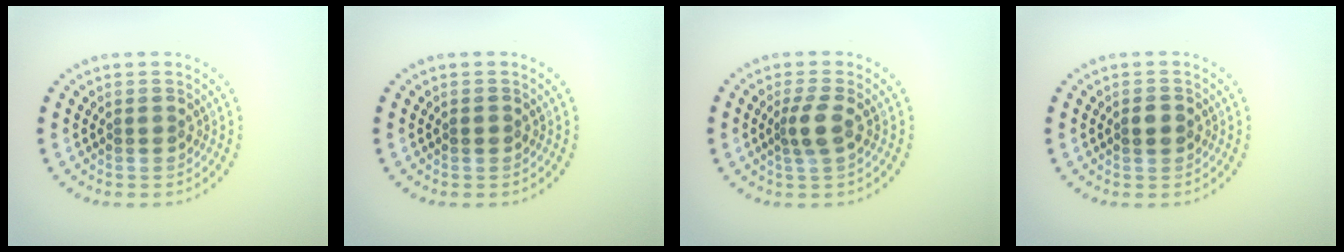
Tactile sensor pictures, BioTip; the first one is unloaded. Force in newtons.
{"total": 0.7, "press": 0.7, "slide": 0.0}
{"total": 2.1, "press": 1.7, "slide": 1.2}
{"total": 1.7, "press": 1.7, "slide": 0.1}